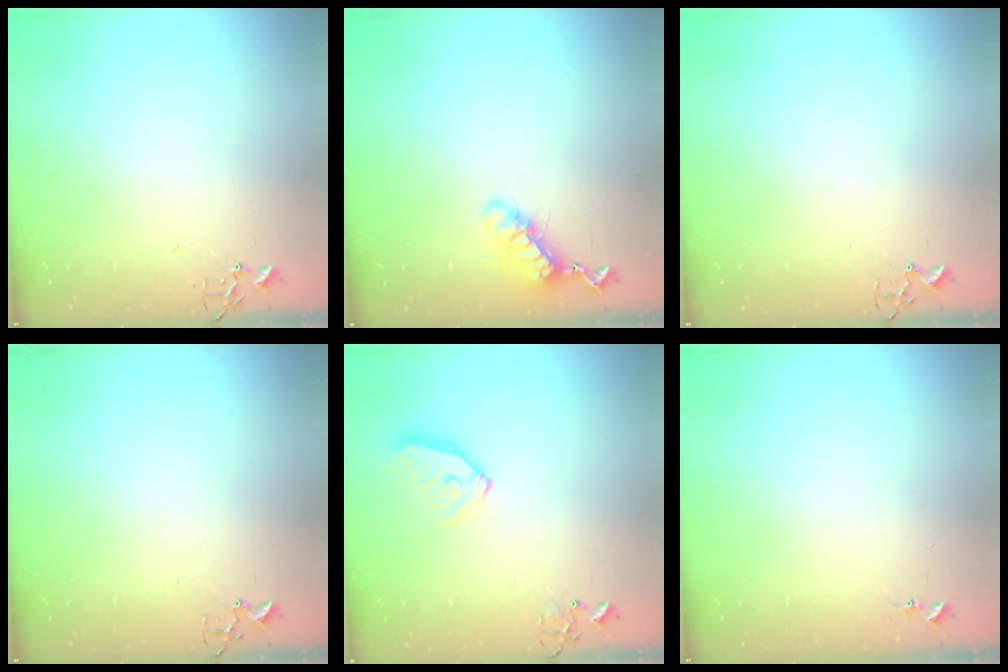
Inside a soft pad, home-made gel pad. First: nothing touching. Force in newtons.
{"total": 11.1, "press": 11.1, "slide": 0.7}
{"total": 1.8, "press": 1.8, "slide": 0.2}
{"total": 3.0, "press": 2.9, "slide": 0.4}
{"total": 12.5, "press": 12.4, "slide": 1.6}
{"total": 6.8, "press": 6.7, "slide": 0.5}